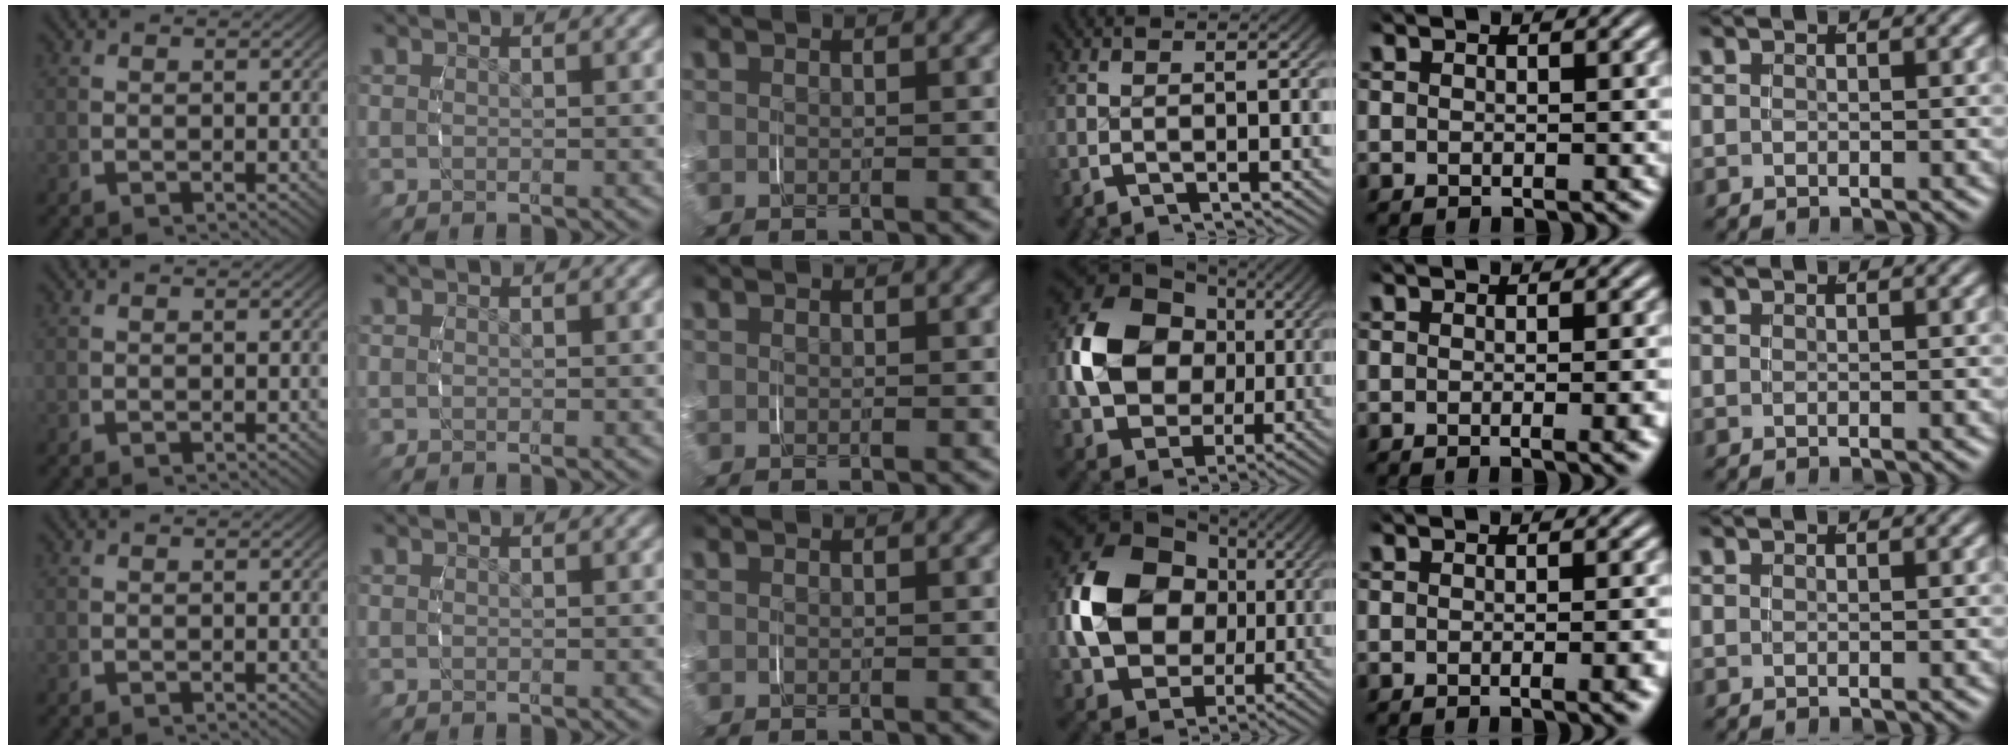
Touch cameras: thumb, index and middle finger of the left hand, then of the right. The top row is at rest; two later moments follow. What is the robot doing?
{"motion": "grasp_and_lifting", "object": "paper"}